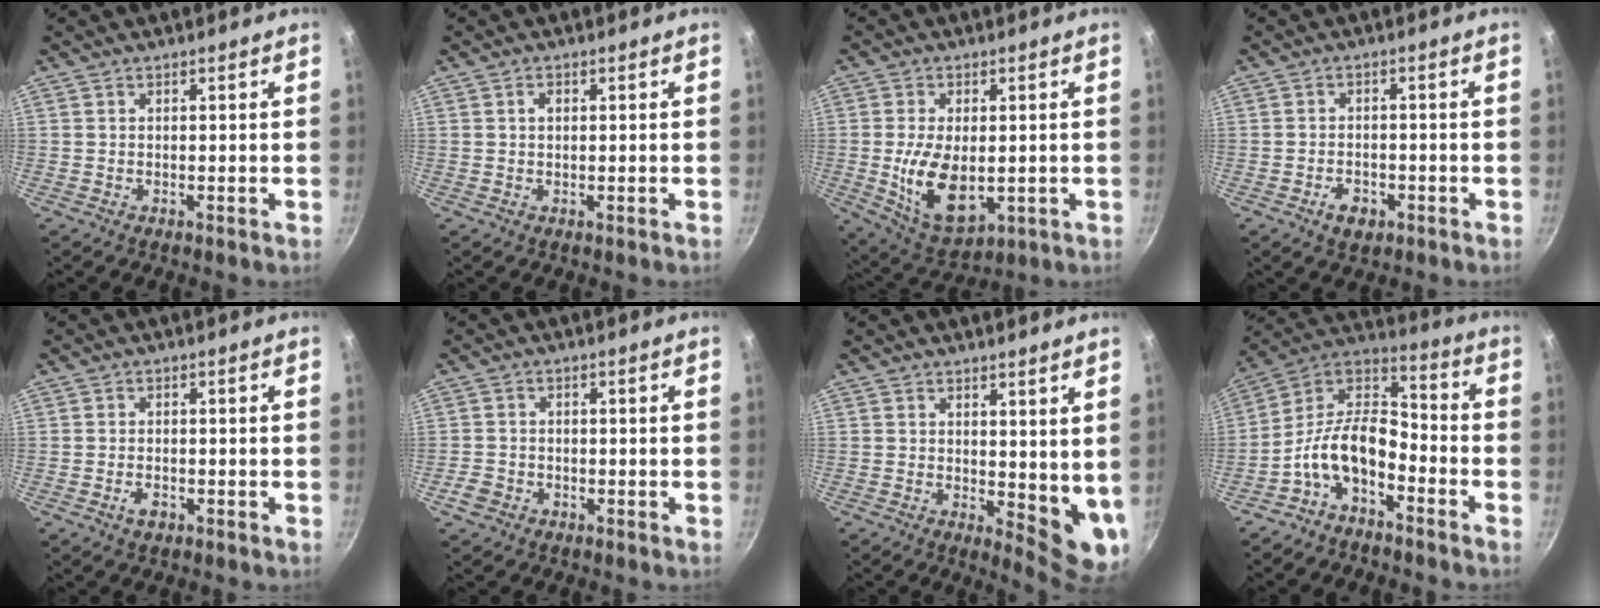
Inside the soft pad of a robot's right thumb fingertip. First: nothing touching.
{"total": 1.3, "force": [0.2, 0.9, 0.9], "torque": [-0.015, 0.005, 0.002]}
{"total": 12.4, "force": [-1.1, 7.0, 10.2], "torque": [-0.177, -0.009, -0.001]}
{"total": 4.2, "force": [-2.1, 2.7, 2.5], "torque": [-0.035, 0.016, -0.033]}
{"total": 2.4, "force": [-1.3, 1.3, 1.6], "torque": [-0.028, 0.010, -0.023]}
{"total": 3.3, "force": [-1.9, 2.4, 1.3], "torque": [-0.026, 0.022, -0.034]}
{"total": 6.7, "force": [2.2, 2.7, 5.8], "torque": [-0.057, -0.028, 0.036]}
{"total": 12.2, "force": [-6.0, 6.2, 8.5], "torque": [-0.155, 0.075, -0.132]}